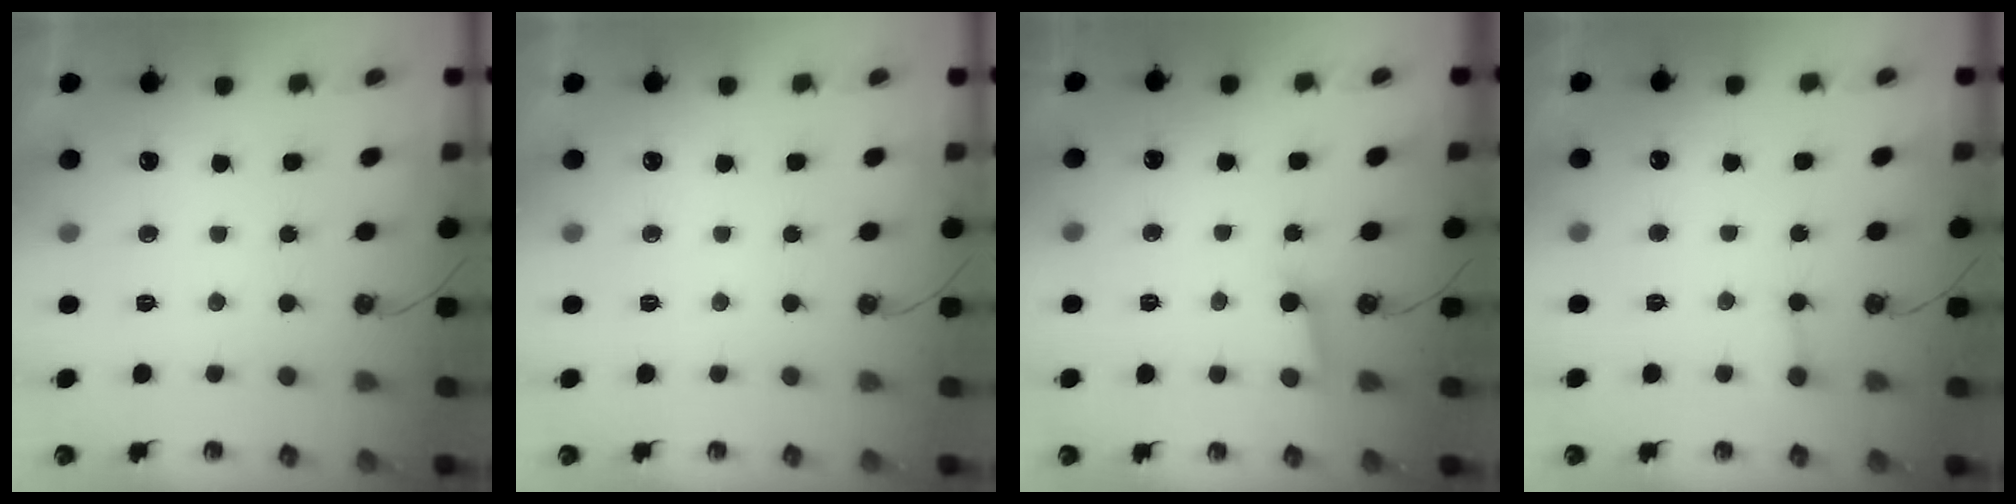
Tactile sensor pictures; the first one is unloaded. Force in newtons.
{"total": 0.0}
{"total": 3.0, "press": 2.9, "slide": 0.3}
{"total": 5.0, "press": 4.9, "slide": 0.6}